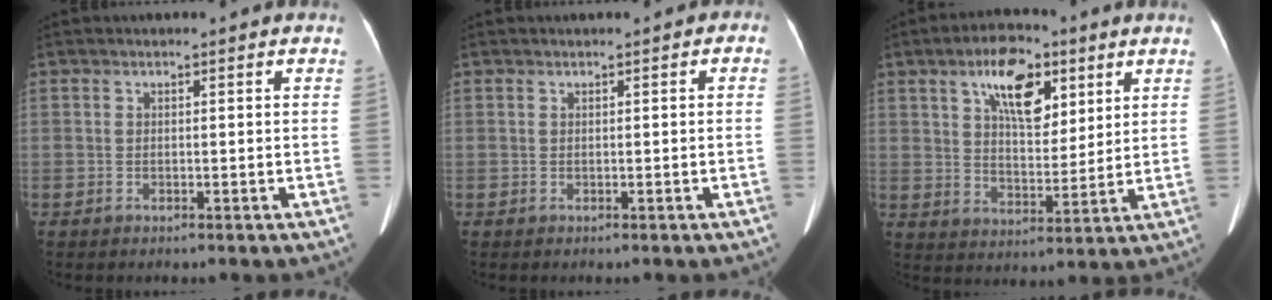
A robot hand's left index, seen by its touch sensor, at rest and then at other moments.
{"total": 0.7, "force": [0.0, 0.5, 0.6], "torque": [-0.008, 0.012, 0.001]}
{"total": 10.5, "force": [5.3, 4.8, 7.7], "torque": [-0.134, 0.019, 0.095]}